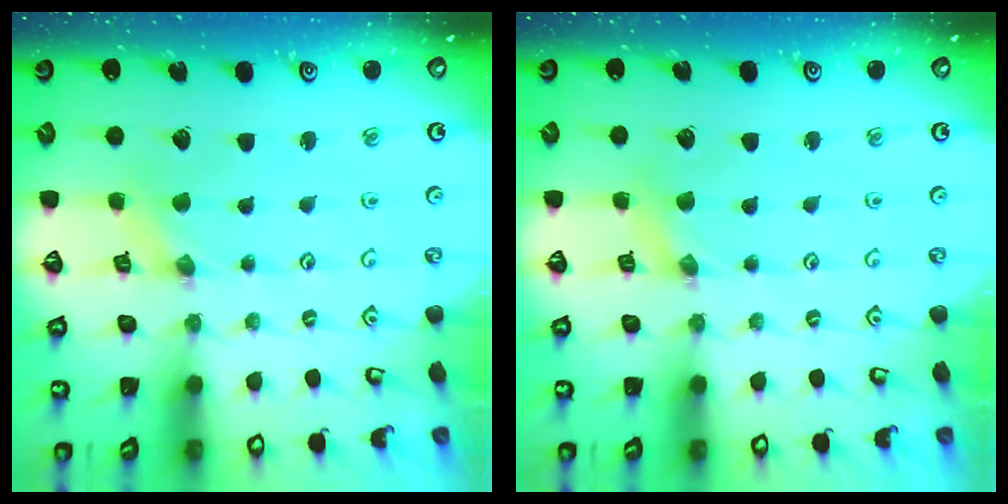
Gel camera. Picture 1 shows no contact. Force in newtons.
{"total": 1.5, "press": 1.5, "slide": 0.3}